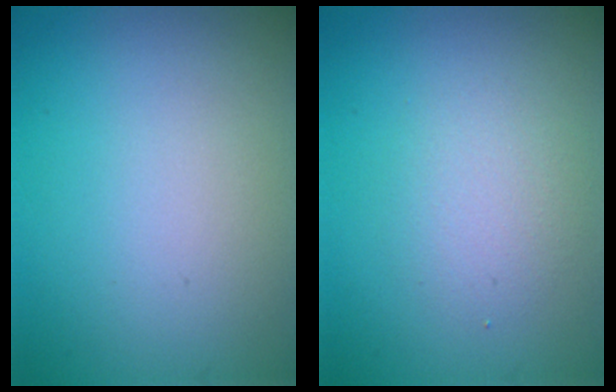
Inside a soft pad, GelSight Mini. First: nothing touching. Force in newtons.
{"total": 2.2, "press": 2.1, "slide": 0.2}